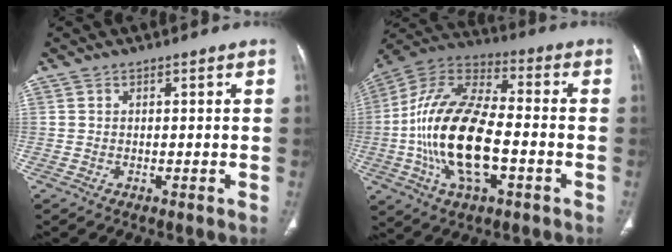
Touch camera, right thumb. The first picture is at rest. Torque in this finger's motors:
{"motor_torque": [0.69, 1.64, 2.54, -0.23, 0.48]}